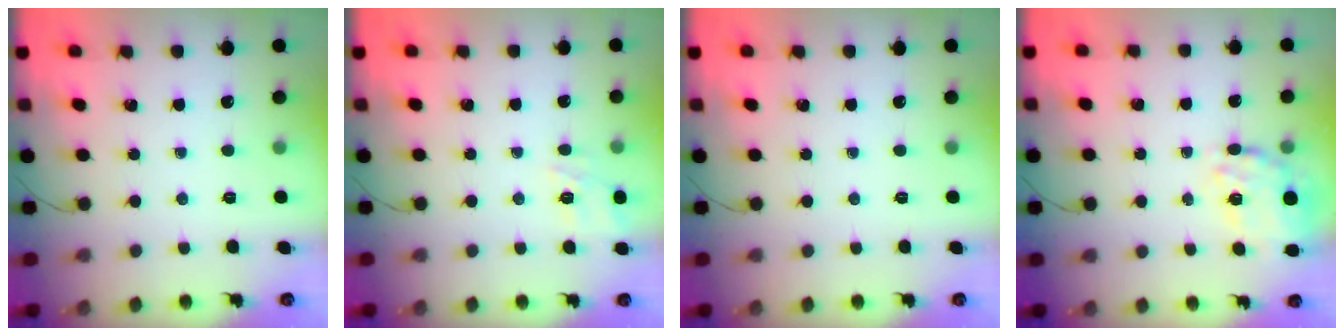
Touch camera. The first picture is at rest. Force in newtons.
{"total": 11.4, "press": 11.4, "slide": 1.1}
{"total": 0.0}
{"total": 18.3, "press": 17.9, "slide": 4.1}